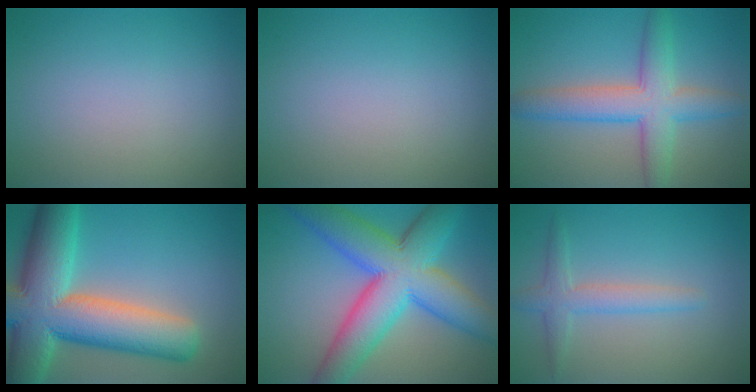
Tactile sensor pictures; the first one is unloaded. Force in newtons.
{"total": 0.0}
{"total": 6.1, "press": 6.1, "slide": 0.2}
{"total": 14.1, "press": 14.1, "slide": 0.9}
{"total": 11.9, "press": 11.9, "slide": 0.3}
{"total": 2.7, "press": 2.7, "slide": 0.1}